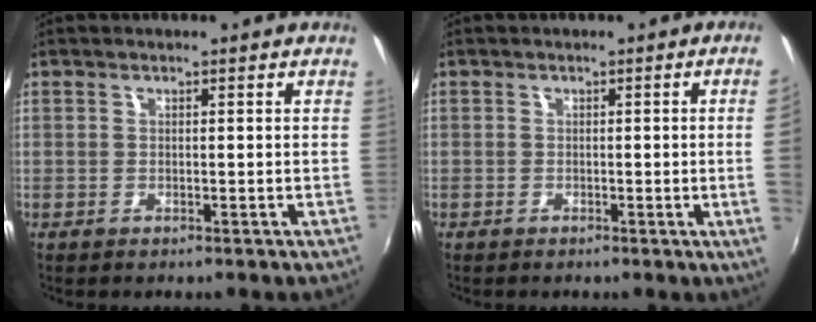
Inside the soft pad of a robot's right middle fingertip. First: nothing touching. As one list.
[{"total": 3.7, "force": [0.0, -2.0, 3.2], "torque": [-0.050, -0.012, 0.006]}]